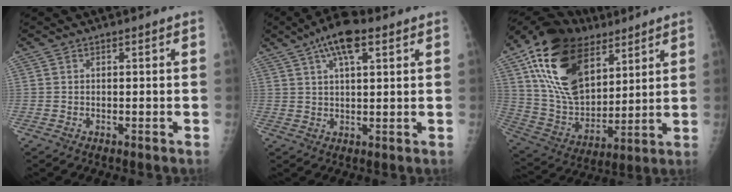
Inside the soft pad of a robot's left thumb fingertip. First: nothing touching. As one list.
[{"total": 8.8, "force": [4.6, 3.4, 6.7], "torque": [-0.106, 0.002, 0.077]}, {"total": 26.1, "force": [12.5, 15.5, 16.8], "torque": [-0.279, -0.024, 0.228]}]